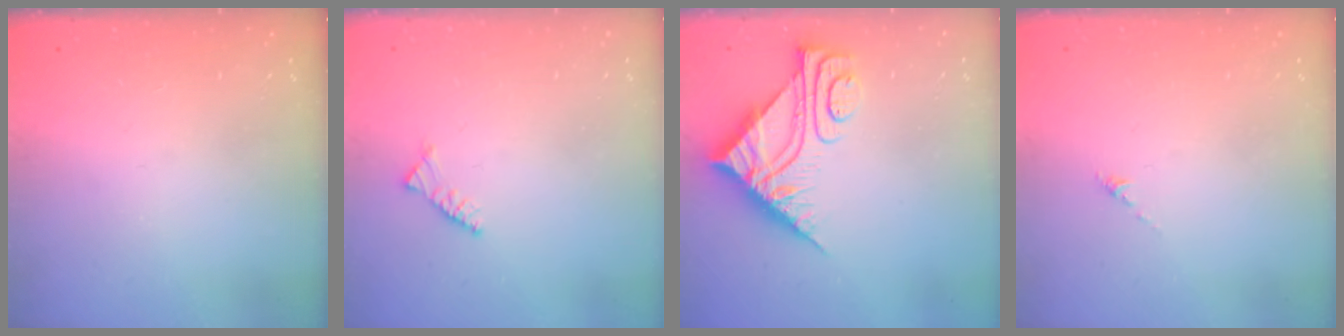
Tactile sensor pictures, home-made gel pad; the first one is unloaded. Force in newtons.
{"total": 3.0, "press": 2.9, "slide": 0.8}
{"total": 11.3, "press": 11.2, "slide": 1.2}
{"total": 0.0}